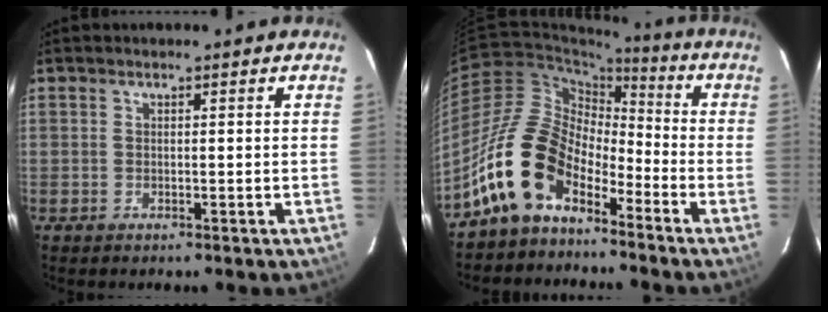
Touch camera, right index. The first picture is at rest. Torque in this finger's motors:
{"motor_torque": [0.96, -0.69, 1.05, 0.21]}